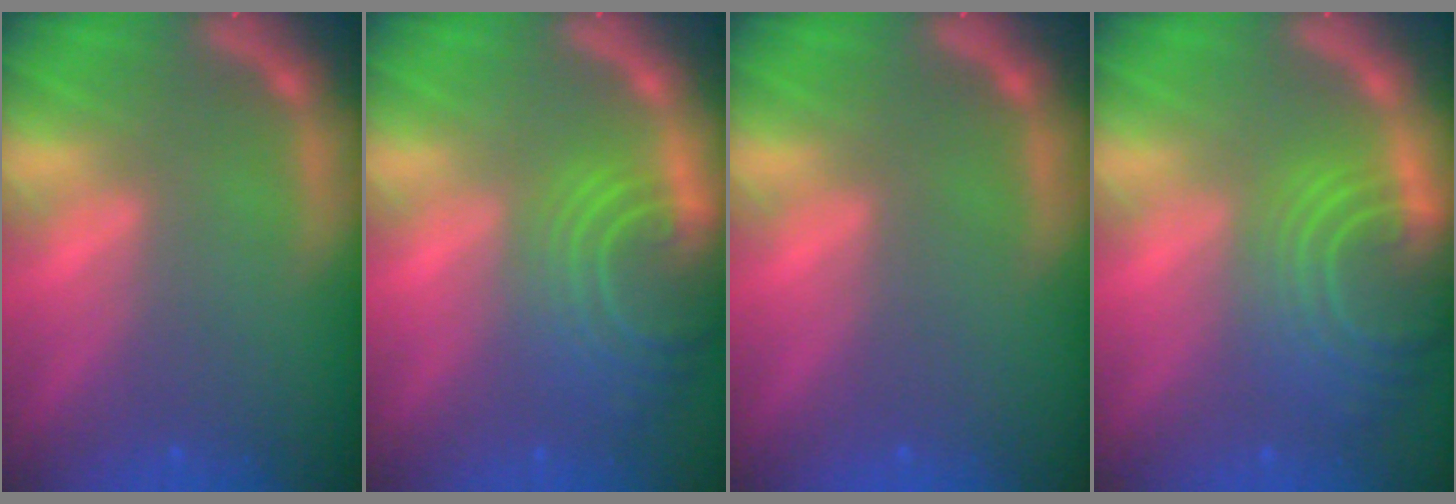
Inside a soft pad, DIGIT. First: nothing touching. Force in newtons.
{"total": 8.1}
{"total": 0.0}
{"total": 9.0}